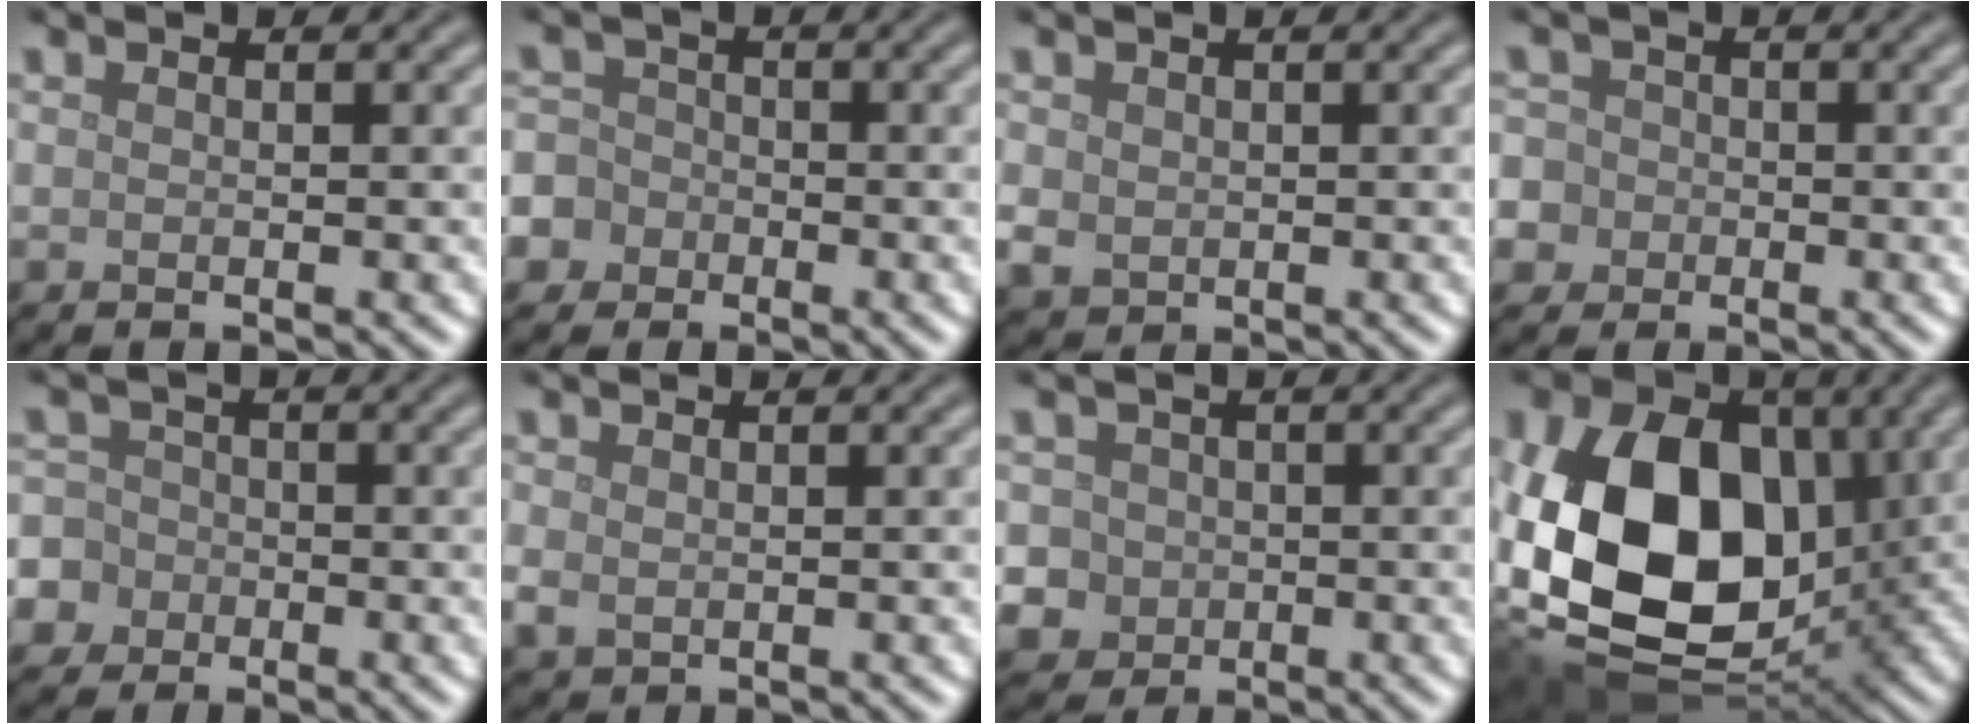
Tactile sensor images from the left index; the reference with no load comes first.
{"total": 7.0, "force": [-3.3, 6.0, 1.3], "torque": [-0.035, -0.008, -0.085]}
{"total": 2.0, "force": [0.1, 1.8, 0.9], "torque": [-0.022, -0.004, 0.003]}
{"total": 7.6, "force": [-2.3, 6.9, 2.0], "torque": [-0.047, 0.002, -0.081]}
{"total": 7.4, "force": [-3.0, 6.6, 1.5], "torque": [-0.043, -0.006, -0.086]}
{"total": 1.5, "force": [-0.1, 1.3, 0.9], "torque": [-0.023, -0.004, 0.000]}
{"total": 5.6, "force": [-0.3, 5.4, 1.5], "torque": [-0.023, 0.020, -0.026]}
{"total": 17.5, "force": [0.9, 12.3, 12.4], "torque": [-0.259, -0.017, 0.009]}